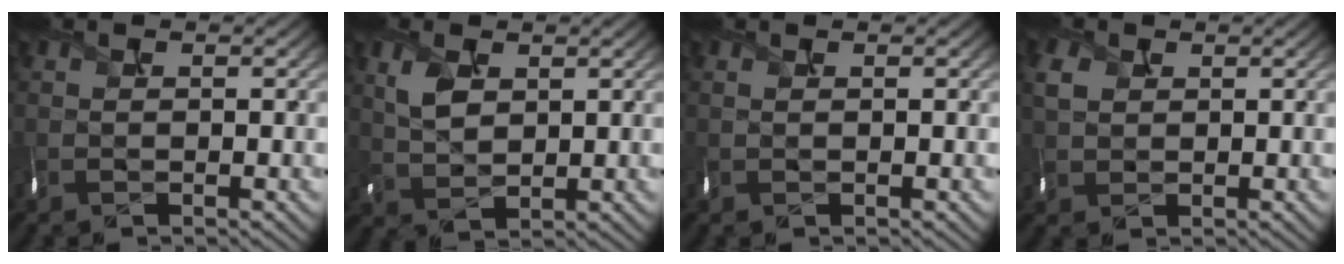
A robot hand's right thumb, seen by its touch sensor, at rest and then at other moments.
{"total": 3.3, "force": [1.5, 2.1, 2.1], "torque": [-0.065, -0.008, 0.039]}
{"total": 0.0}
{"total": 2.1, "force": [0.7, 1.9, 0.5], "torque": [-0.030, -0.006, 0.023]}